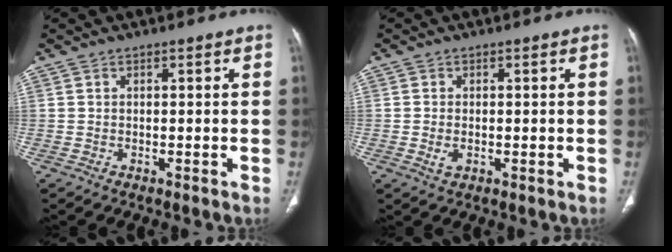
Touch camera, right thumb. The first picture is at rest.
{"total": 2.1, "force": [-0.3, 1.3, 1.6], "torque": [-0.036, -0.001, -0.004]}